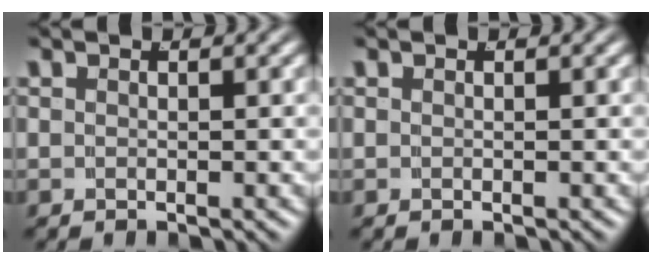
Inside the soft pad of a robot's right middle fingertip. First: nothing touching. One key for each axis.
{"total": 0.0}